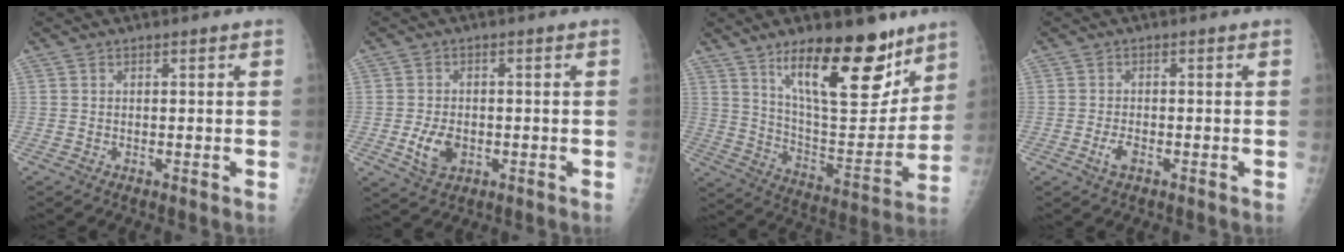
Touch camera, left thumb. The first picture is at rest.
{"total": 5.4, "force": [-1.3, 3.7, 3.7], "torque": [-0.061, -0.003, -0.018]}
{"total": 22.2, "force": [13.8, 8.2, 15.4], "torque": [-0.185, -0.084, 0.229]}
{"total": 2.4, "force": [-1.0, 1.2, 1.8], "torque": [-0.038, 0.001, -0.019]}